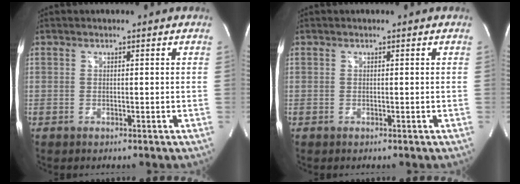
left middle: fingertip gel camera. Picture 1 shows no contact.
{"total": 0.0}